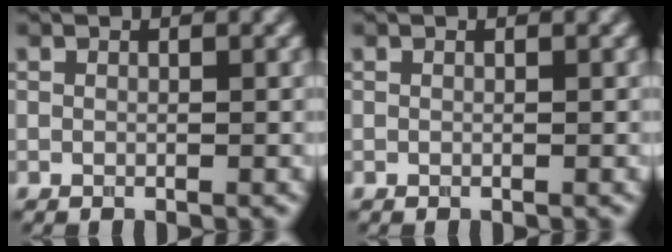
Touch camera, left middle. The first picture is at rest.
{"total": 0.0}